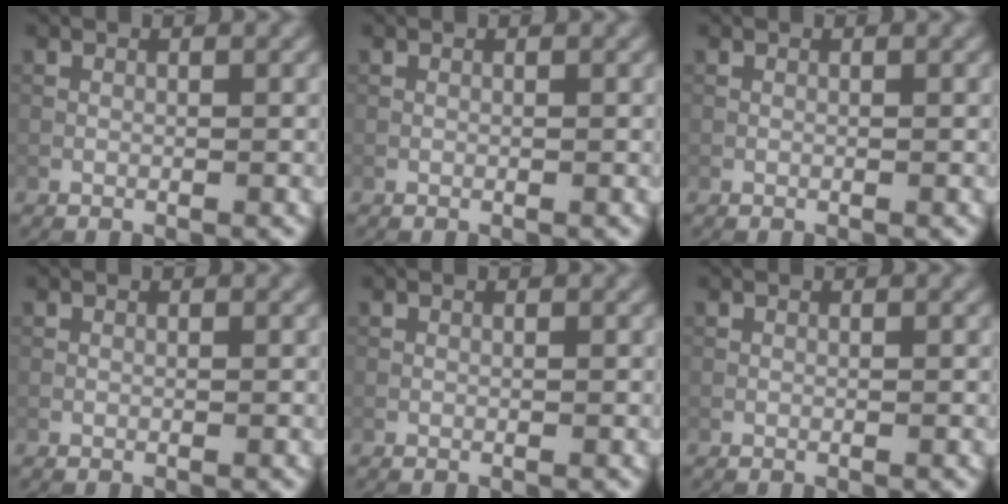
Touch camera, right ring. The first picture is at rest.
{"total": 0.0}
{"total": 0.0}
{"total": 0.0}
{"total": 0.0}
{"total": 0.0}